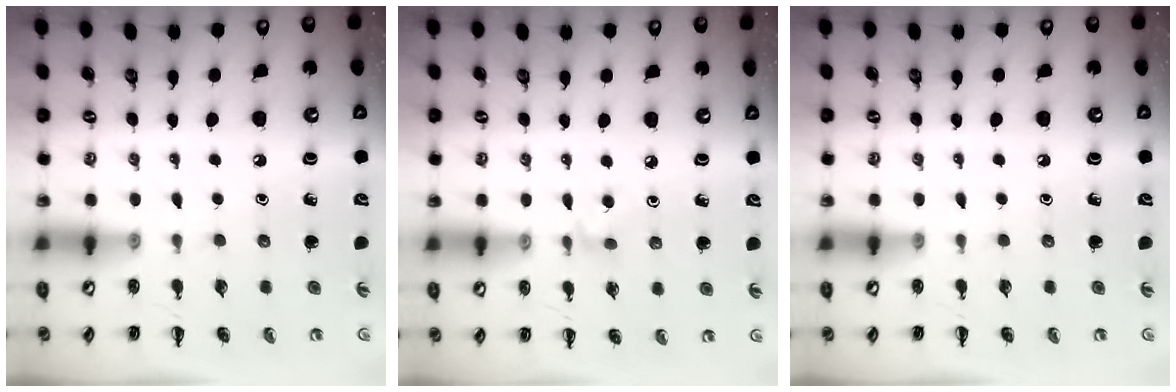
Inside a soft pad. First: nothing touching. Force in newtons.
{"total": 2.7, "press": 2.5, "slide": 1.0}
{"total": 0.0}